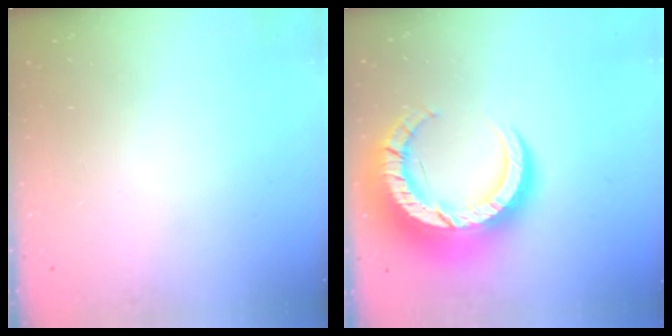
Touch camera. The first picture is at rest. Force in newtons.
{"total": 17.5, "press": 17.4, "slide": 1.5}